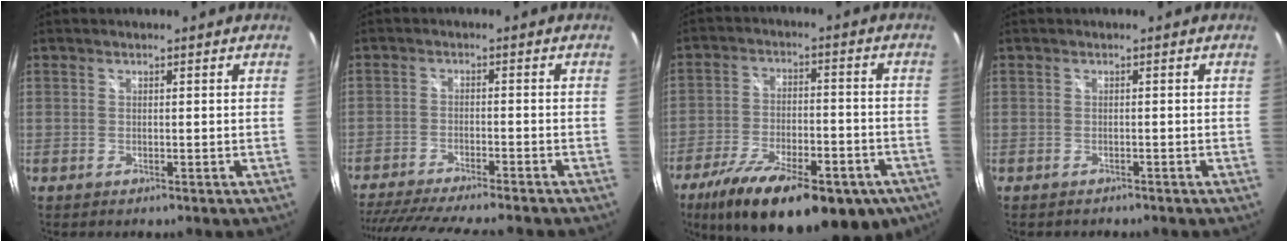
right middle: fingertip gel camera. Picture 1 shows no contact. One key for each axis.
{"total": 16.0, "fx": -13.9, "fy": 1.8, "fz": 7.7, "tx": -0.160, "ty": -0.030, "tz": -0.217}
{"total": 25.8, "fx": -16.8, "fy": 10.1, "fz": 16.7, "tx": -0.292, "ty": -0.045, "tz": -0.239}
{"total": 1.0, "fx": -0.9, "fy": 0.4, "fz": 0.2, "tx": -0.006, "ty": -0.004, "tz": -0.014}